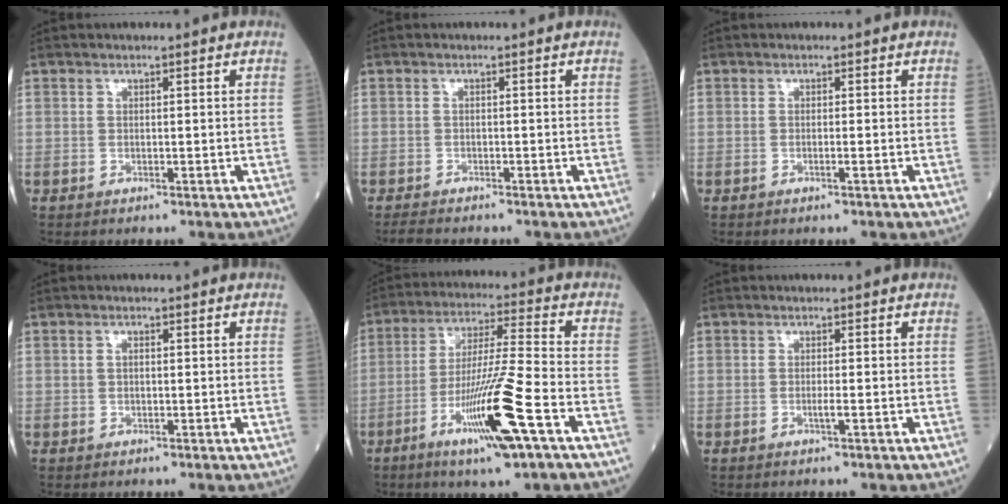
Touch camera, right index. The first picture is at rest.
{"total": 2.2, "force": [-2.1, 0.3, 0.6], "torque": [-0.015, -0.008, -0.034]}
{"total": 0.7, "force": [-0.3, -0.2, 0.6], "torque": [-0.012, 0.001, -0.006]}
{"total": 0.8, "force": [0.2, 0.5, 0.6], "torque": [-0.013, 0.005, 0.003]}
{"total": 14.3, "force": [-6.3, -0.2, 12.8], "torque": [-0.246, -0.018, -0.112]}
{"total": 1.0, "force": [-0.3, -0.1, 1.0], "torque": [-0.016, -0.002, -0.005]}